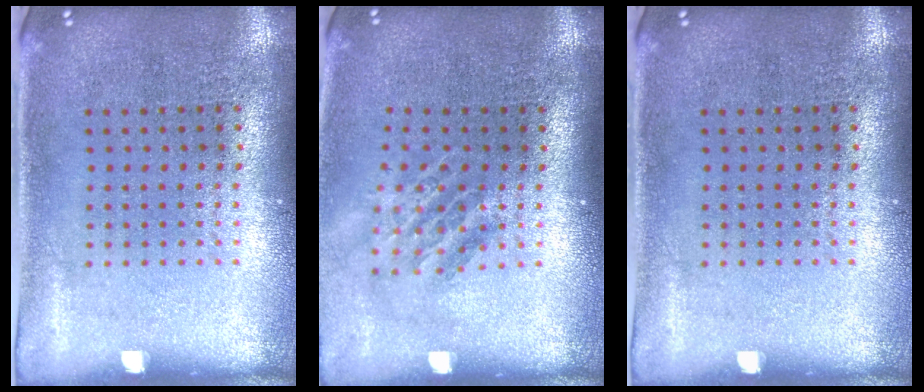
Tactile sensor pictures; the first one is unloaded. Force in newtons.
{"total": 1.5, "press": 1.1, "slide": 1.0}
{"total": 0.0}